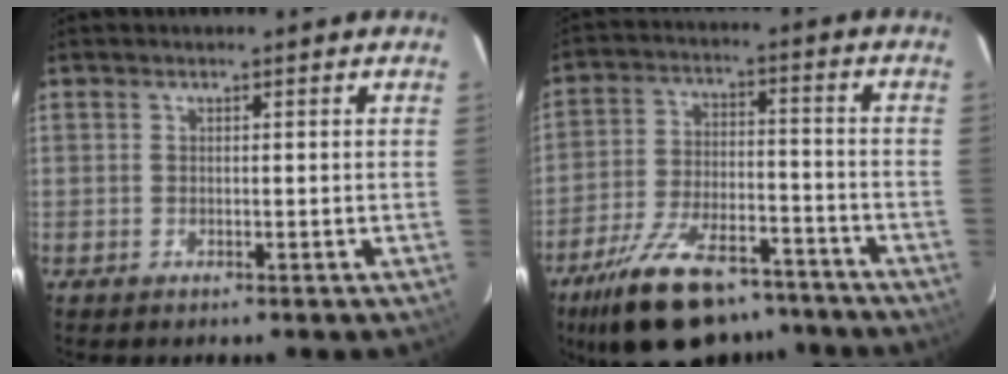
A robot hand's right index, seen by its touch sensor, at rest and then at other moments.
{"total": 20.2, "force": [-15.4, 8.3, 10.1], "torque": [-0.202, -0.011, -0.234]}